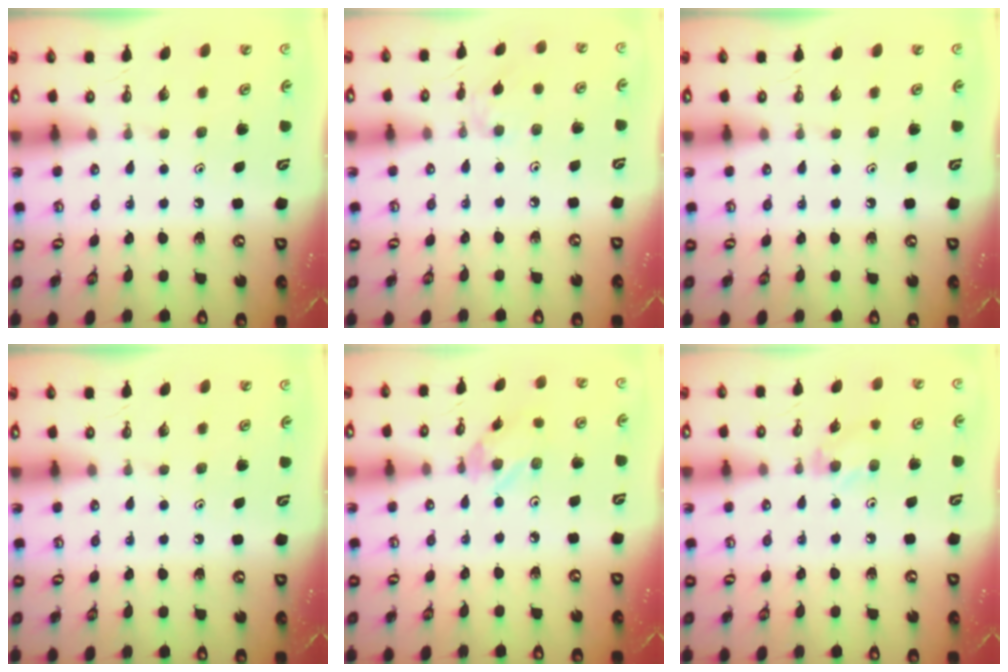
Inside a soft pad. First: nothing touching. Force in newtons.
{"total": 1.3, "press": 1.2, "slide": 0.4}
{"total": 0.0}
{"total": 0.0}
{"total": 2.7, "press": 2.7, "slide": 0.1}
{"total": 6.4, "press": 6.4, "slide": 0.8}